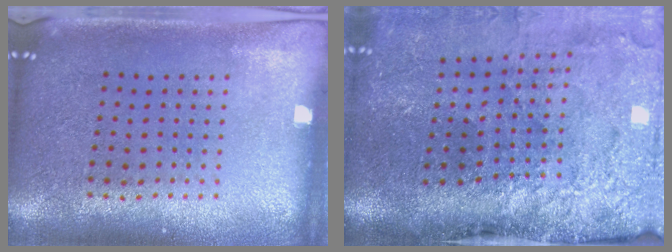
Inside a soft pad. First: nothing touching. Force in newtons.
{"total": 4.7, "press": 3.6, "slide": 3.1}